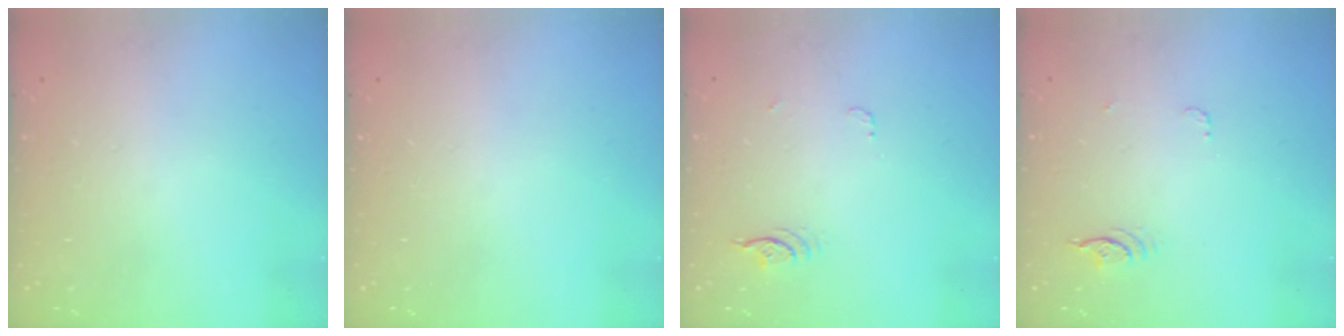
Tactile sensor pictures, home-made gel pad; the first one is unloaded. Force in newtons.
{"total": 0.0}
{"total": 3.9, "press": 3.6, "slide": 1.7}
{"total": 3.8, "press": 3.4, "slide": 1.6}